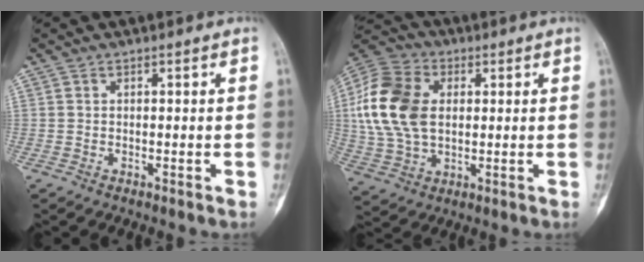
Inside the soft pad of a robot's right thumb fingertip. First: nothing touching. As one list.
[{"total": 16.7, "force": [2.2, 11.3, 12.1], "torque": [-0.237, 0.009, 0.040]}]